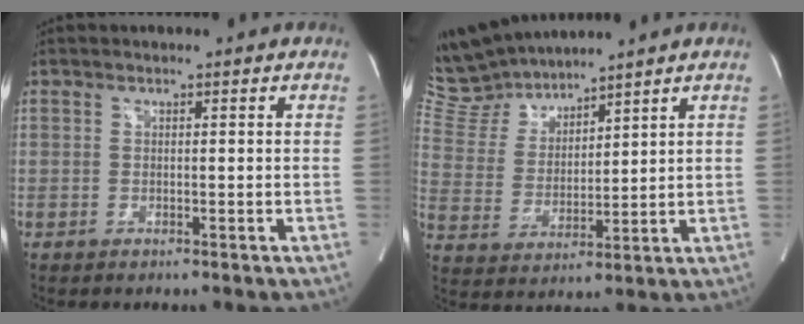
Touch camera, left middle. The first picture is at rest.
{"total": 8.9, "force": [8.8, 1.3, 0.8], "torque": [-0.038, 0.015, 0.193]}